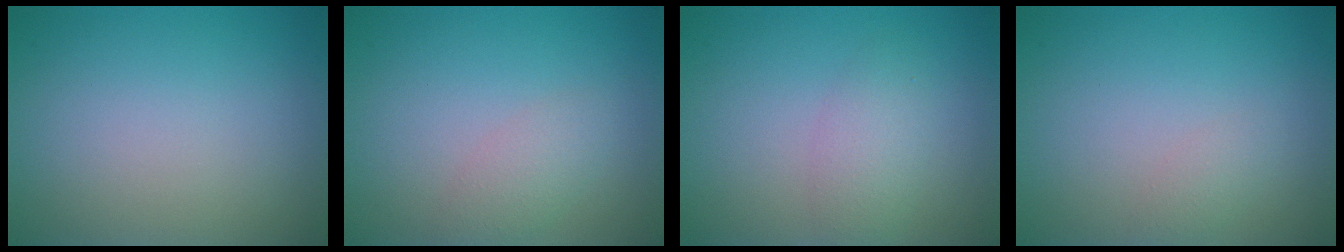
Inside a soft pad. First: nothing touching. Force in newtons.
{"total": 1.8, "press": 1.8, "slide": 0.1}
{"total": 2.3, "press": 2.3, "slide": 0.0}
{"total": 1.0, "press": 1.0, "slide": 0.1}